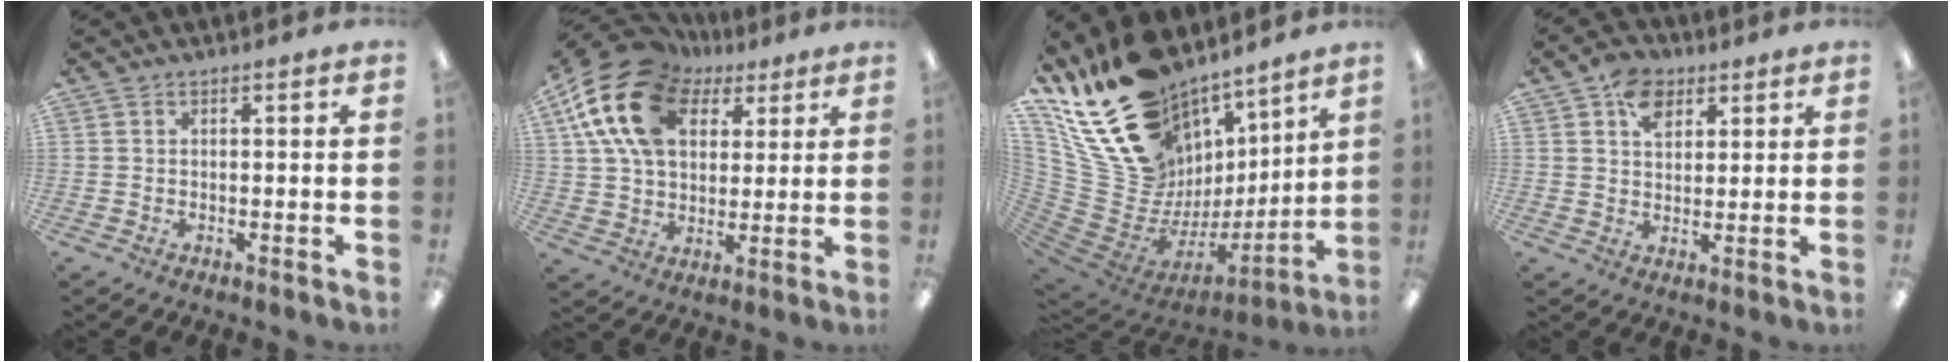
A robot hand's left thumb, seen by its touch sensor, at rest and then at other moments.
{"total": 21.2, "force": [9.3, 13.9, 13.0], "torque": [-0.267, -0.024, 0.164]}
{"total": 24.6, "force": [15.2, 15.1, 12.1], "torque": [-0.224, -0.130, 0.320]}
{"total": 7.7, "force": [4.0, 5.4, 3.7], "torque": [-0.055, -0.005, 0.072]}